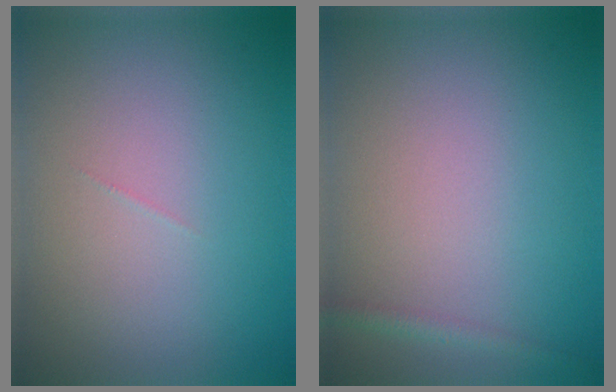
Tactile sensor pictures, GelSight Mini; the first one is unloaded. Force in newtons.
{"total": 1.1, "press": 1.1, "slide": 0.1}